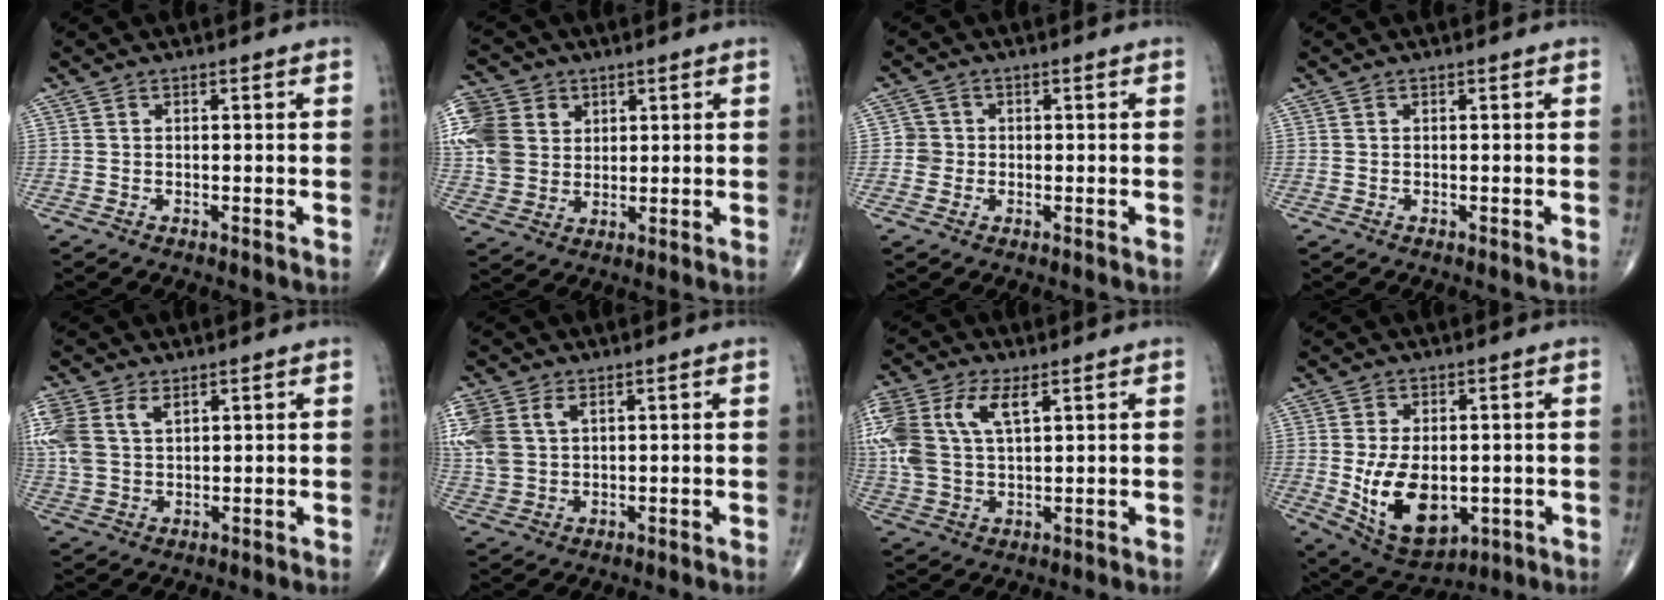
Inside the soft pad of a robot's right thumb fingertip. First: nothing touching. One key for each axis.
{"total": 15.3, "fx": 4.2, "fy": 12.5, "fz": 7.7, "tx": -0.166, "ty": 0.010, "tz": 0.081}
{"total": 2.5, "fx": -0.2, "fy": 2.4, "fz": 0.2, "tx": 0.021, "ty": 0.010, "tz": -0.010}
{"total": 0.0}
{"total": 12.5, "fx": 4.5, "fy": 8.9, "fz": 7.5, "tx": -0.187, "ty": 0.003, "tz": 0.089}
{"total": 13.5, "fx": 4.6, "fy": 9.5, "fz": 8.4, "tx": -0.225, "ty": 0.009, "tz": 0.096}
{"total": 17.1, "fx": 5.9, "fy": 9.6, "fz": 12.9, "tx": -0.317, "ty": 0.013, "tz": 0.110}
{"total": 13.5, "fx": -1.9, "fy": 8.0, "fz": 10.7, "tx": -0.165, "ty": -0.008, "tz": -0.005}